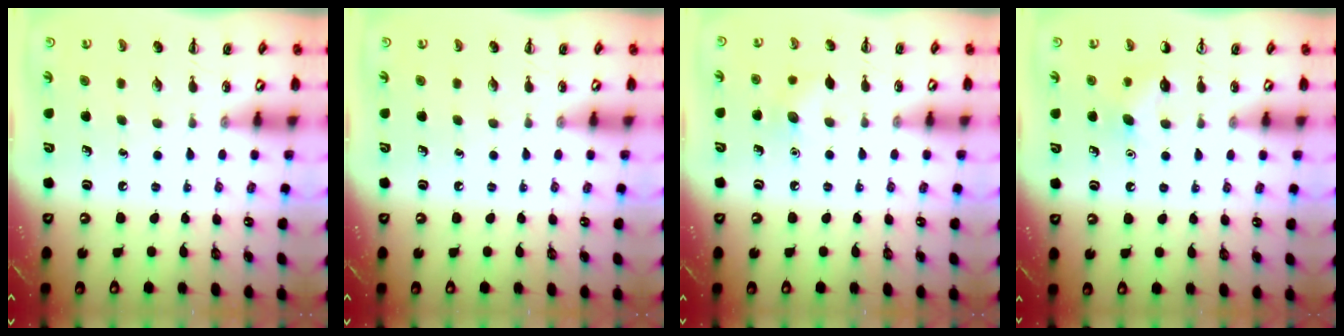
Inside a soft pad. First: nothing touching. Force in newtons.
{"total": 0.0}
{"total": 7.0, "press": 6.7, "slide": 1.8}
{"total": 6.6, "press": 6.4, "slide": 1.7}